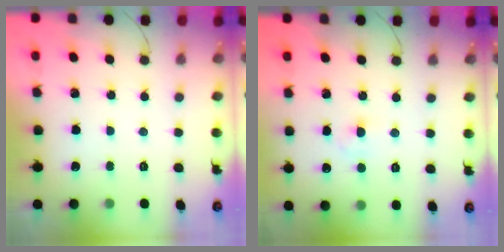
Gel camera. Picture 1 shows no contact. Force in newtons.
{"total": 2.4, "press": 2.3, "slide": 0.9}